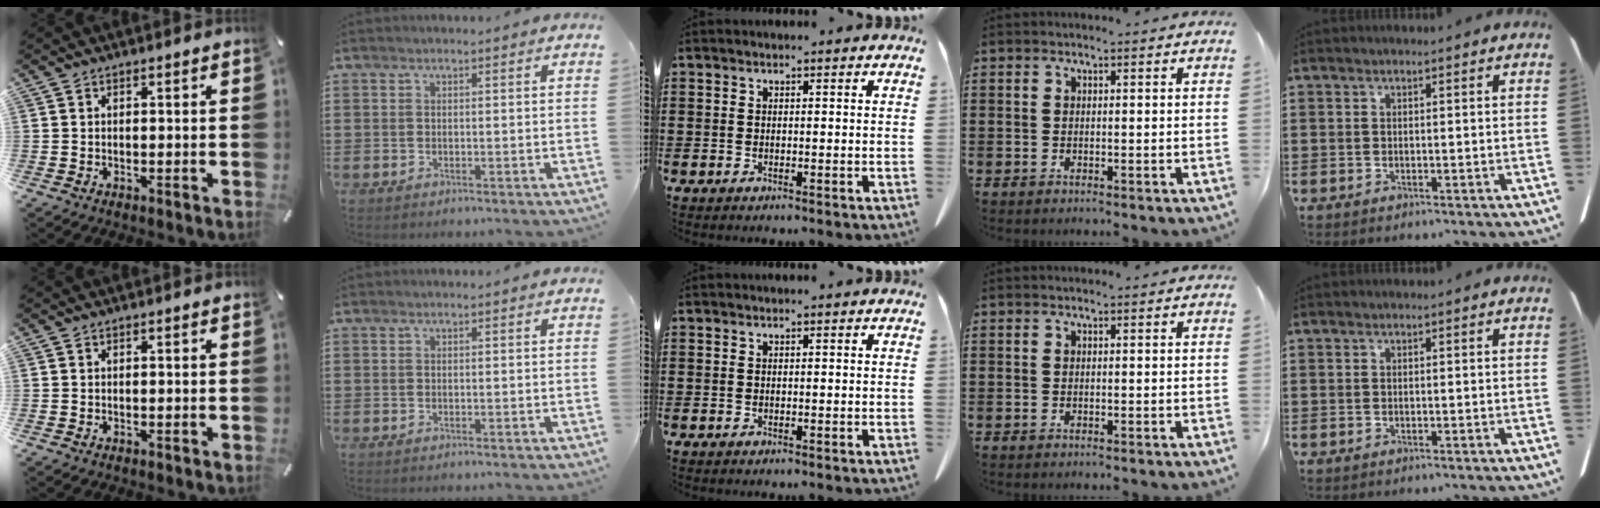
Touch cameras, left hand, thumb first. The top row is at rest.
{}